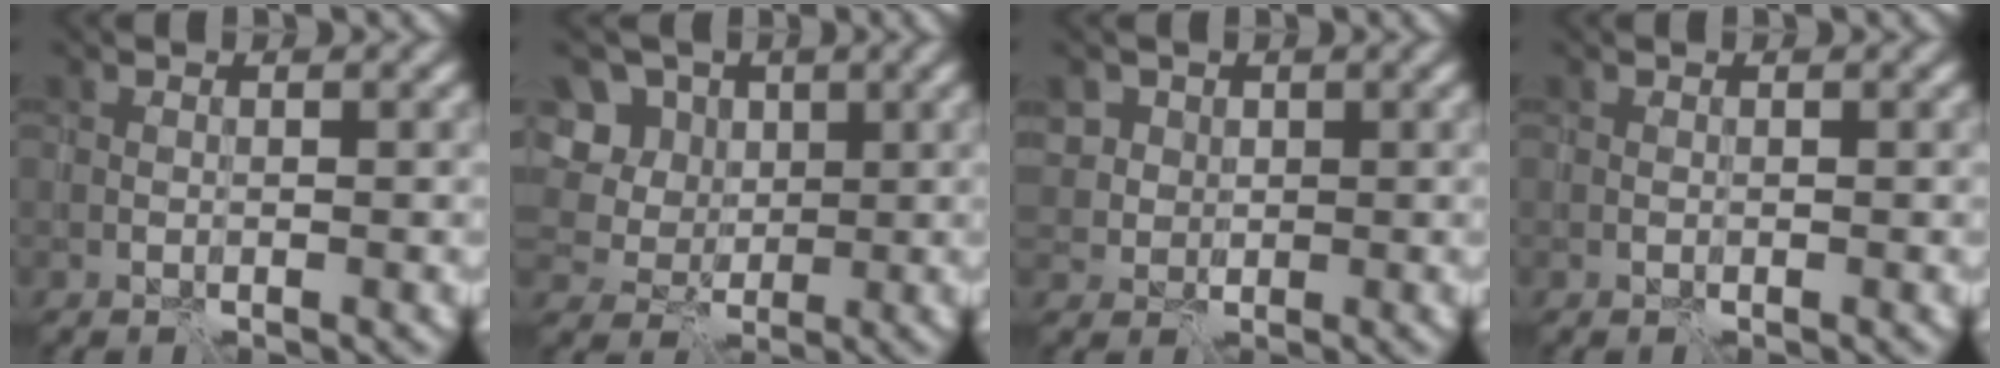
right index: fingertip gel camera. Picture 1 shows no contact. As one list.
[{"total": 10.8, "force": [4.6, 8.7, 4.6], "torque": [-0.105, 0.030, 0.066]}, {"total": 2.7, "force": [1.1, 2.4, 0.5], "torque": [-0.018, -0.002, 0.037]}, {"total": 0.0}]